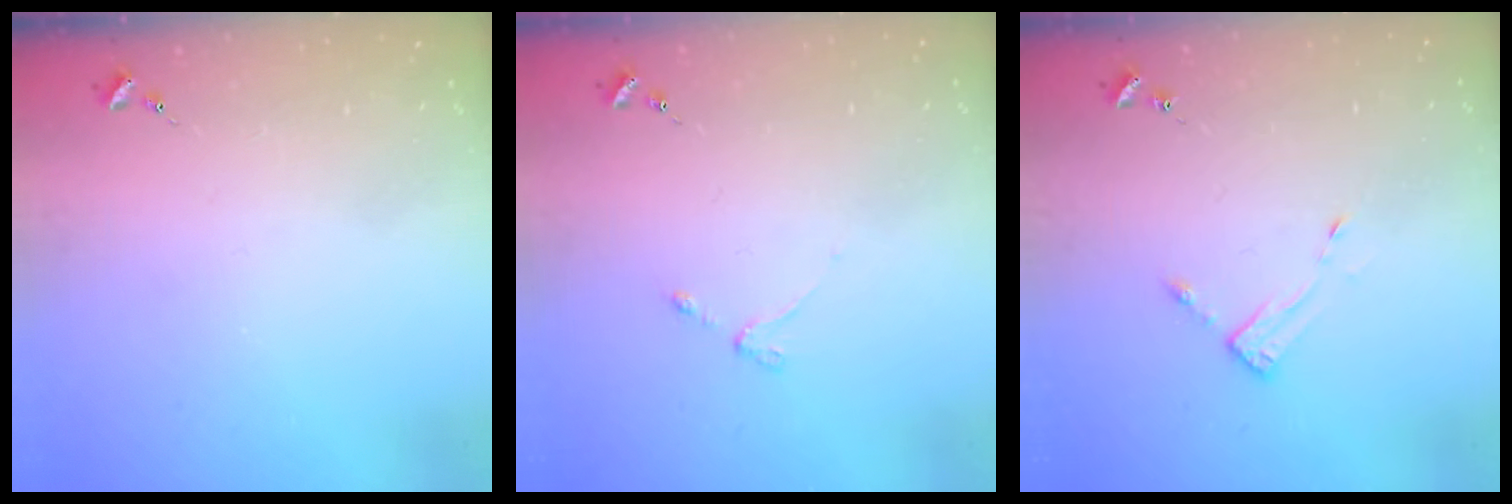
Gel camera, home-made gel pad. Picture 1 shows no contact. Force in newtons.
{"total": 3.1, "press": 3.0, "slide": 0.4}
{"total": 3.3, "press": 3.3, "slide": 0.3}